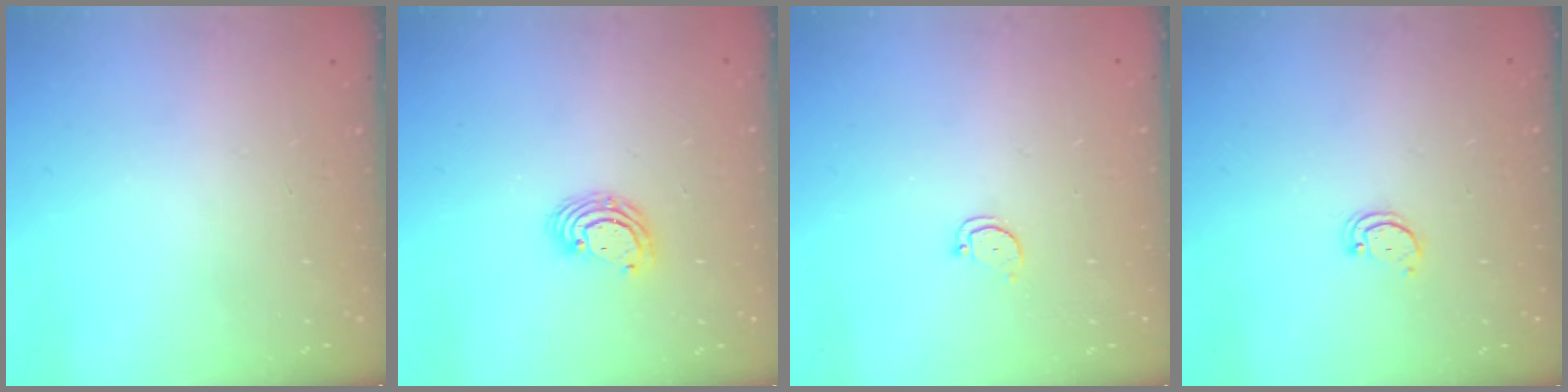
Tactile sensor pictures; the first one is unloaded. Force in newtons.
{"total": 5.3, "press": 5.3, "slide": 0.2}
{"total": 2.0, "press": 2.0, "slide": 0.2}
{"total": 2.2, "press": 2.1, "slide": 0.4}